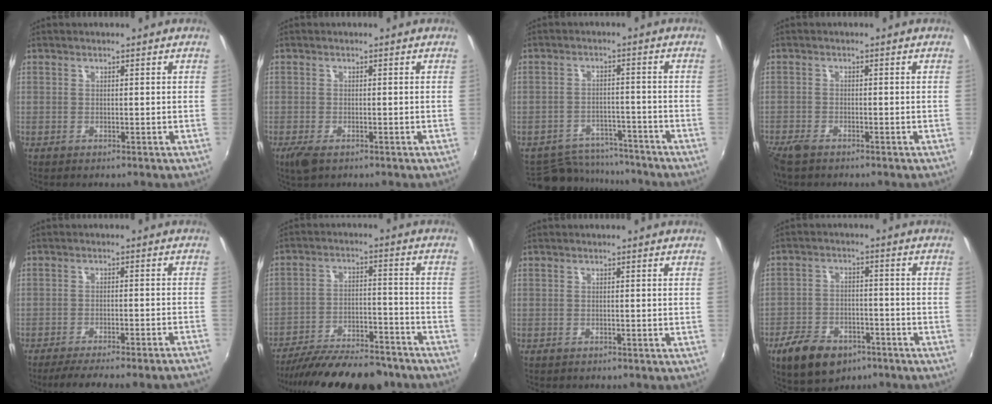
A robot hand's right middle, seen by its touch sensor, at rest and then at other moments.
{"total": 3.2, "force": [-2.0, 1.4, 2.2], "torque": [-0.048, -0.012, -0.035]}
{"total": 11.7, "force": [-10.6, 4.4, 2.4], "torque": [-0.065, 0.016, -0.148]}
{"total": 4.0, "force": [-3.2, 1.5, 1.9], "torque": [-0.052, -0.015, -0.065]}
{"total": 12.6, "force": [-11.4, -0.6, 5.4], "torque": [-0.095, -0.019, -0.157]}
{"total": 22.2, "force": [-19.1, 6.0, 9.7], "torque": [-0.184, -0.020, -0.269]}
{"total": 0.8, "force": [-0.7, 0.4, 0.0], "torque": [-0.004, -0.002, -0.011]}
{"total": 12.6, "force": [-7.9, 7.4, 6.5], "torque": [-0.153, -0.006, -0.125]}